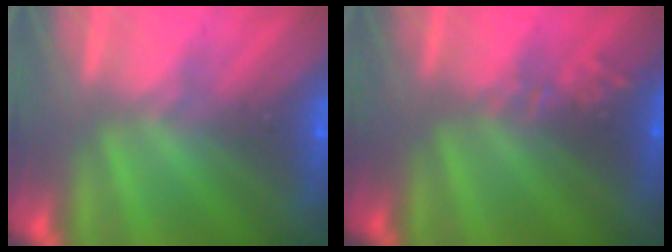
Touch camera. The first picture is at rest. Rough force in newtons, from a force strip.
{"total": 2.4}